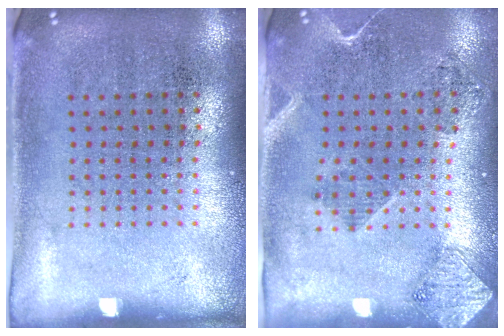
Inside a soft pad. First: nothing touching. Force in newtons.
{"total": 1.9, "press": 1.6, "slide": 1.0}